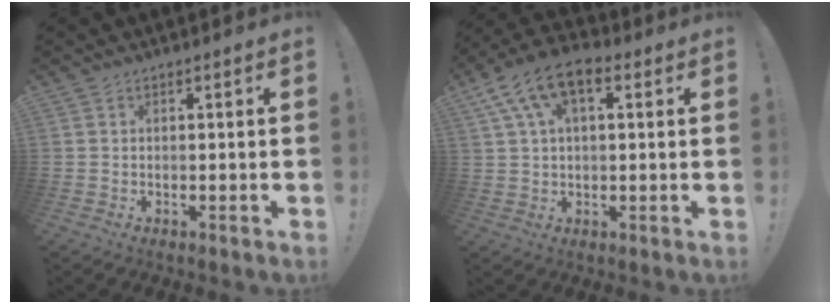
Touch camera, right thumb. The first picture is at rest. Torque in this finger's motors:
{"motor_torque": [0.35, 0.46, 0.24, 0.09, 0.00]}